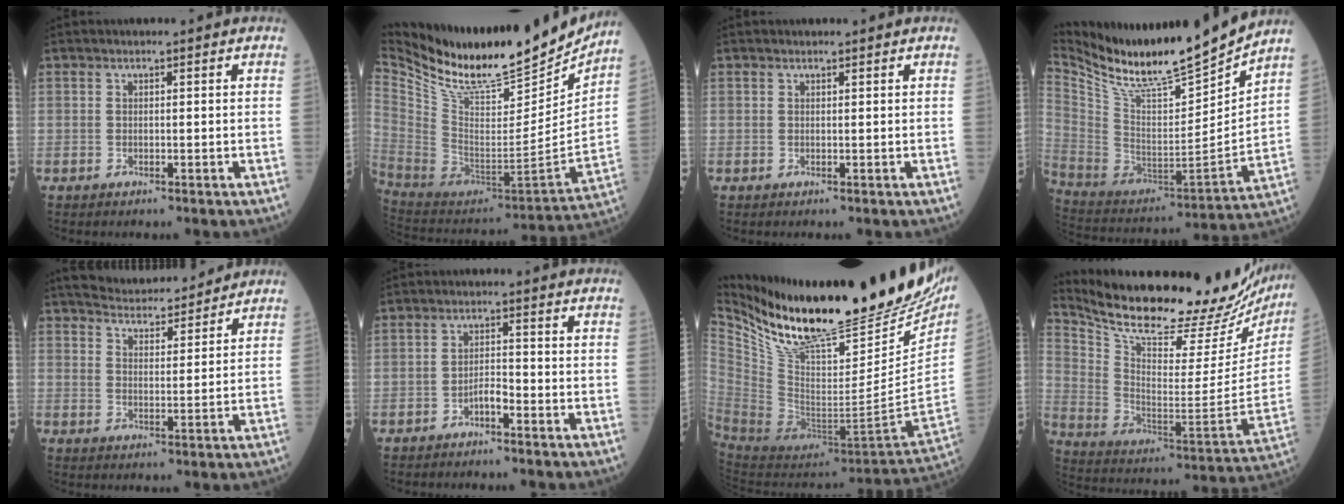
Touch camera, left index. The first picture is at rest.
{"total": 25.5, "force": [22.1, 5.2, 11.6], "torque": [-0.219, -0.050, 0.362]}
{"total": 0.0}
{"total": 19.2, "force": [17.3, 0.4, 8.2], "torque": [-0.168, -0.049, 0.307]}
{"total": 10.8, "force": [10.1, 2.0, 3.3], "torque": [-0.053, 0.010, 0.154]}
{"total": 2.6, "force": [-2.1, 0.5, 1.4], "torque": [-0.024, -0.001, -0.039]}
{"total": 33.2, "force": [25.6, 7.6, 19.7], "torque": [-0.335, -0.077, 0.392]}
{"total": 31.2, "force": [26.5, 7.2, 14.7], "torque": [-0.257, -0.063, 0.367]}